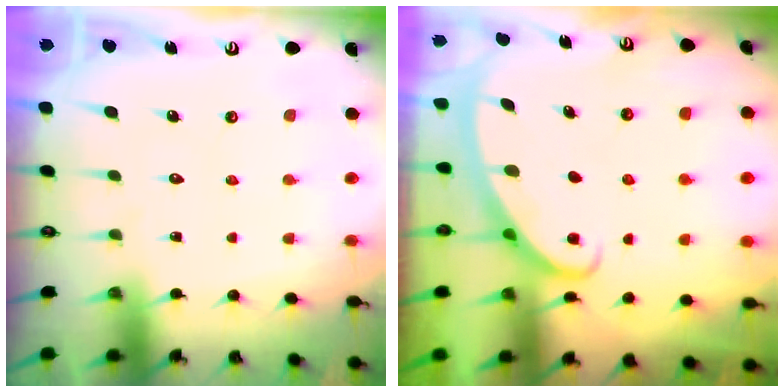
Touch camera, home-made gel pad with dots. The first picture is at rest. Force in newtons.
{"total": 2.8, "press": 2.8, "slide": 0.4}